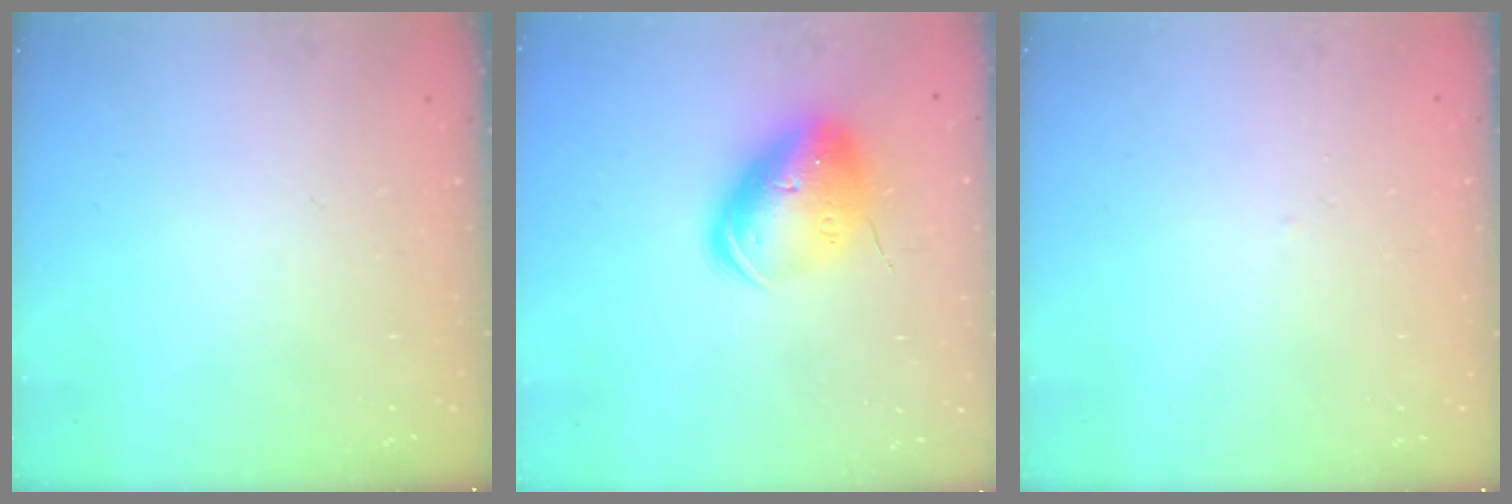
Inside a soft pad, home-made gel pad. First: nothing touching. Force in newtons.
{"total": 14.4, "press": 14.2, "slide": 2.6}
{"total": 1.4, "press": 1.4, "slide": 0.3}